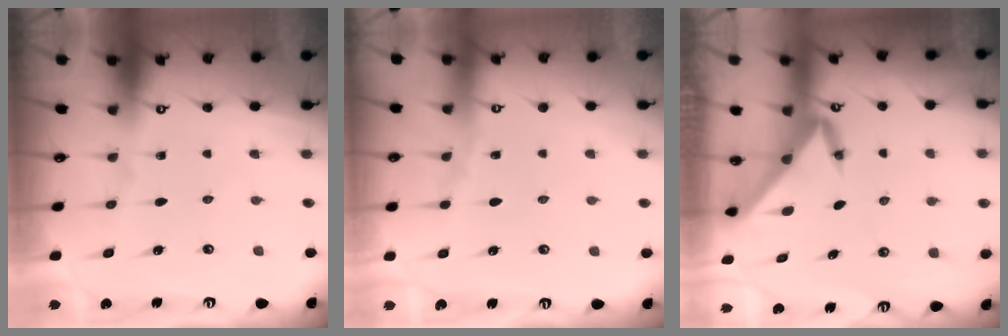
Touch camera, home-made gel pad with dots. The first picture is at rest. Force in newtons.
{"total": 2.2, "press": 2.2, "slide": 0.3}
{"total": 3.4, "press": 3.4, "slide": 0.1}